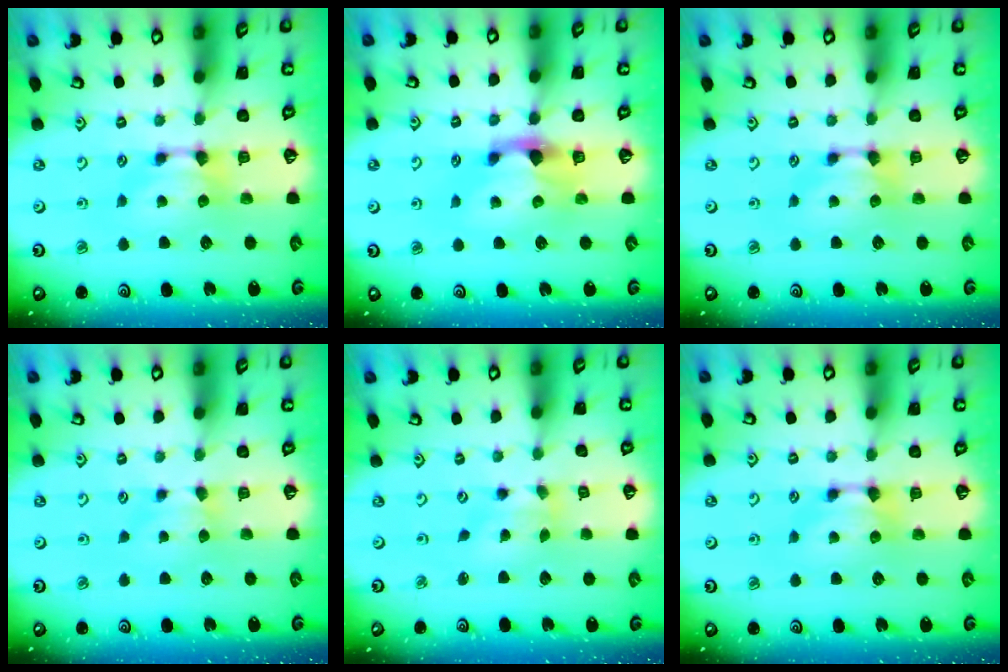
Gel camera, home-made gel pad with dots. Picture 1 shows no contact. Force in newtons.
{"total": 2.2, "press": 1.7, "slide": 1.4}
{"total": 0.0}
{"total": 1.7, "press": 1.6, "slide": 0.4}
{"total": 1.5, "press": 0.6, "slide": 1.4}
{"total": 0.0}